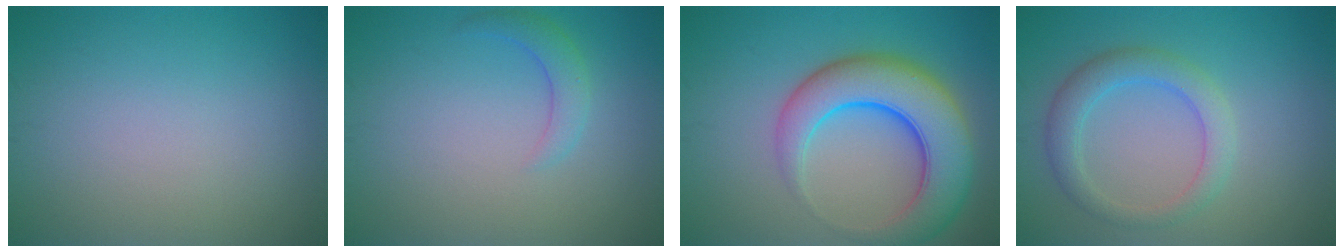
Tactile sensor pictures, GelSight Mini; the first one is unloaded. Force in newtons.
{"total": 2.1, "press": 2.1, "slide": 0.2}
{"total": 8.8, "press": 8.8, "slide": 0.4}
{"total": 3.4, "press": 3.4, "slide": 0.2}